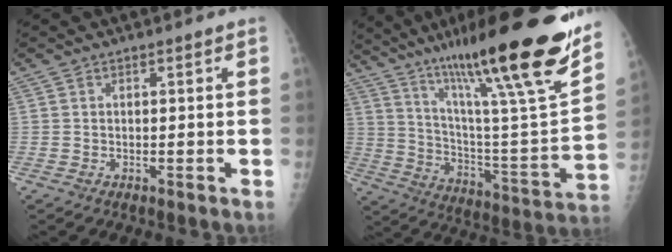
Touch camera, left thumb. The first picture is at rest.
{"total": 30.5, "force": [20.5, 3.3, 22.4], "torque": [-0.340, -0.074, 0.329]}